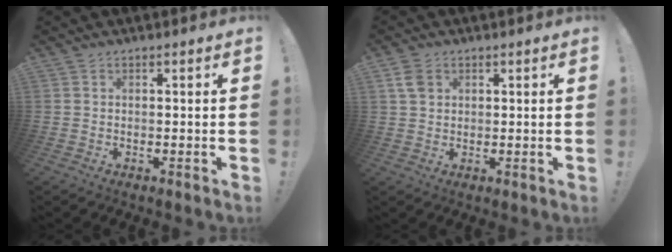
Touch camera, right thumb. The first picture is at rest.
{"total": 4.9, "force": [2.0, 3.5, 2.8], "torque": [-0.042, 0.001, 0.040]}